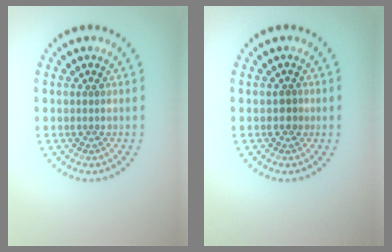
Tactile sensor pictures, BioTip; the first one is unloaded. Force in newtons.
{"total": 0.8, "press": 0.8, "slide": 0.3}